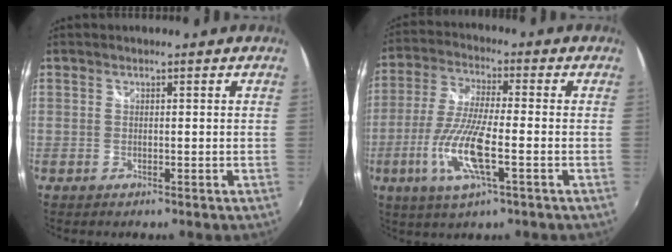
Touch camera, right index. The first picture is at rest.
{"total": 12.6, "force": [-4.0, 2.4, 11.7], "torque": [-0.249, -0.013, -0.078]}